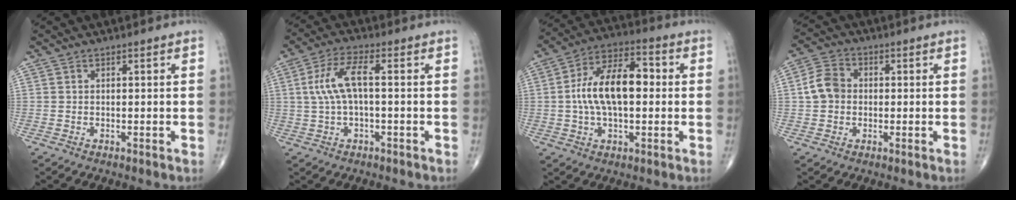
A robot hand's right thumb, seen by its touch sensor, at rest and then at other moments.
{"total": 7.6, "force": [0.6, 2.5, 7.1], "torque": [-0.164, 0.025, 0.011]}
{"total": 14.7, "force": [0.5, 7.6, 12.6], "torque": [-0.217, 0.030, -0.001]}
{"total": 6.0, "force": [0.0, 5.0, 3.4], "torque": [-0.055, 0.016, -0.009]}